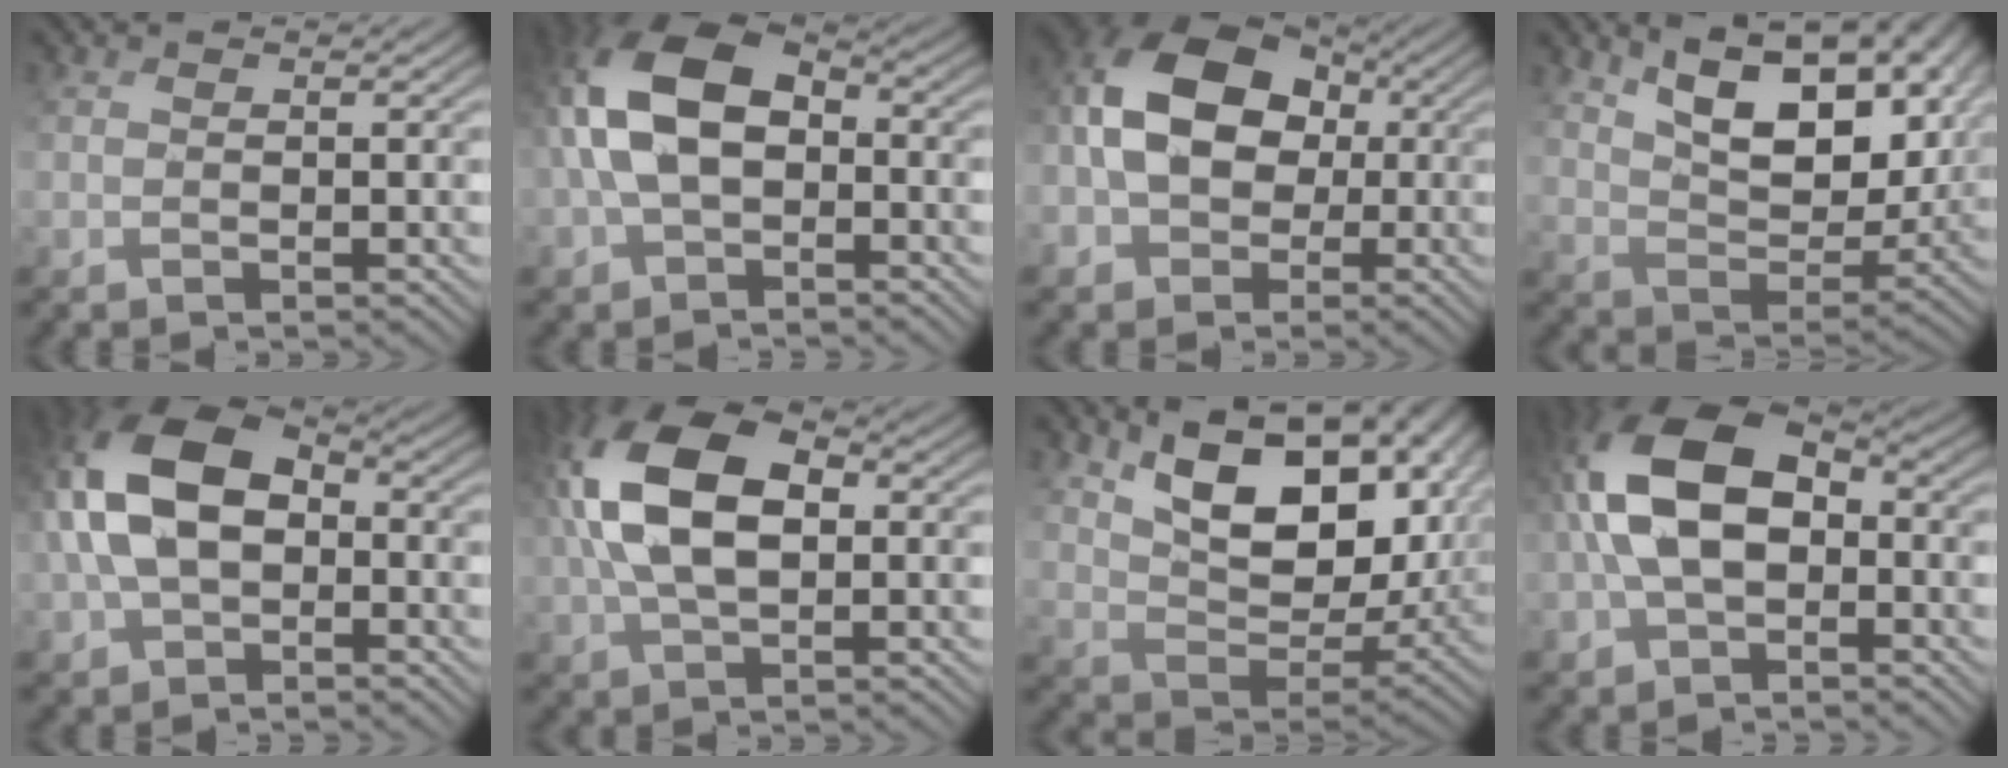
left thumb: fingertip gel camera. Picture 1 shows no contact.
{"total": 10.3, "force": [-0.6, 6.2, 8.2], "torque": [-0.191, 0.013, -0.021]}
{"total": 14.0, "force": [-0.1, 10.4, 9.3], "torque": [-0.204, 0.011, -0.024]}
{"total": 14.1, "force": [6.4, 7.3, 10.3], "torque": [-0.190, -0.001, 0.101]}
{"total": 11.4, "force": [-0.5, 7.2, 8.9], "torque": [-0.211, 0.010, -0.018]}
{"total": 11.7, "force": [1.3, 6.5, 9.6], "torque": [-0.219, 0.015, 0.018]}
{"total": 15.4, "force": [5.9, 8.7, 11.3], "torque": [-0.206, -0.007, 0.108]}
{"total": 10.8, "force": [-0.8, 6.3, 8.8], "torque": [-0.193, 0.015, -0.028]}